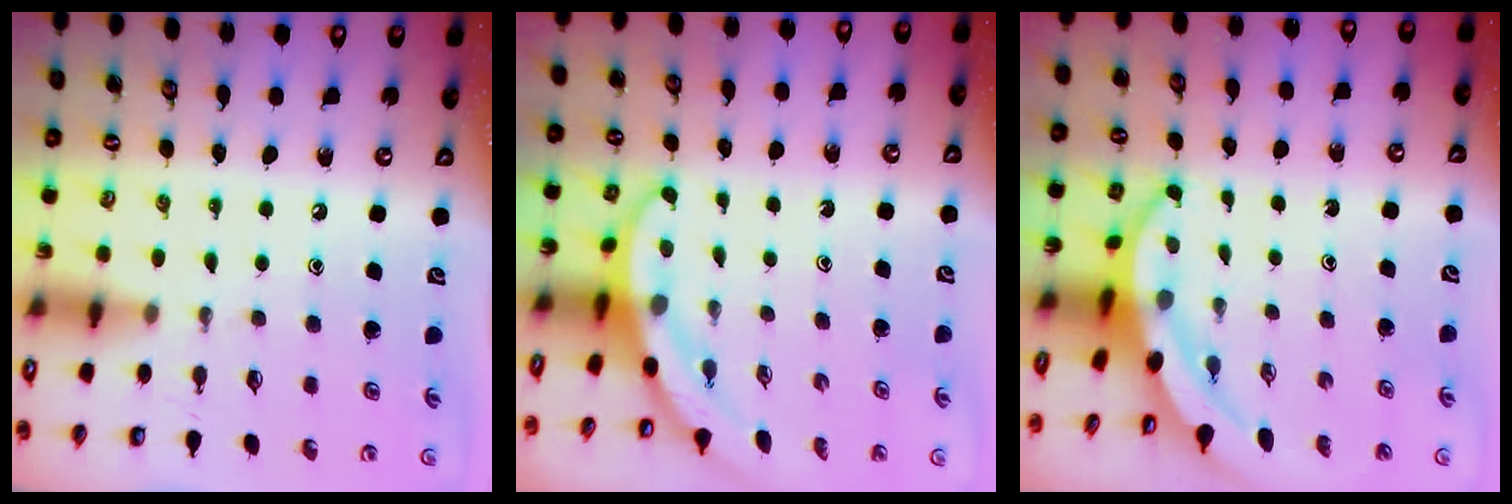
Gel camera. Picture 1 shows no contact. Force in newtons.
{"total": 3.1, "press": 3.1, "slide": 0.1}
{"total": 4.4, "press": 4.4, "slide": 0.4}